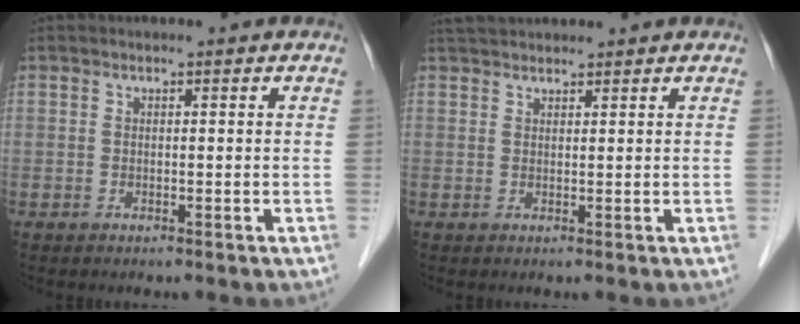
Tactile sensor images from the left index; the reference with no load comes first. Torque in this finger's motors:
{"motor_torque": [-0.17, -0.34, 0.08, 0.02]}